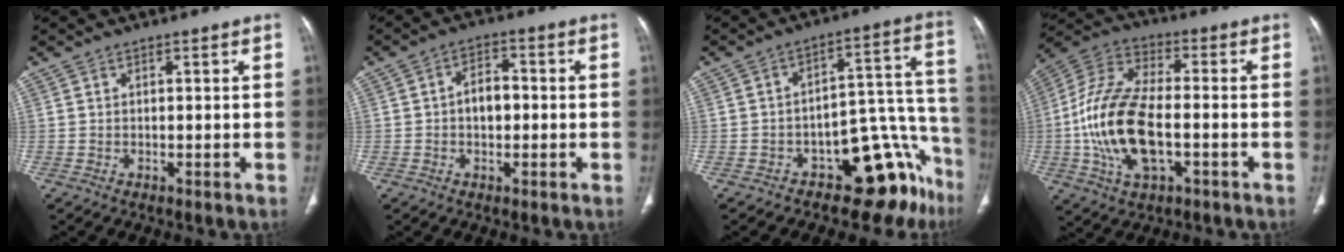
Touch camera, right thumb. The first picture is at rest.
{"total": 4.9, "force": [-0.3, 3.2, 3.7], "torque": [-0.050, 0.017, -0.013]}
{"total": 15.4, "force": [-9.9, 7.5, 9.0], "torque": [-0.037, 0.129, -0.140]}
{"total": 17.8, "force": [-3.2, 8.8, 15.2], "torque": [-0.311, 0.023, -0.059]}